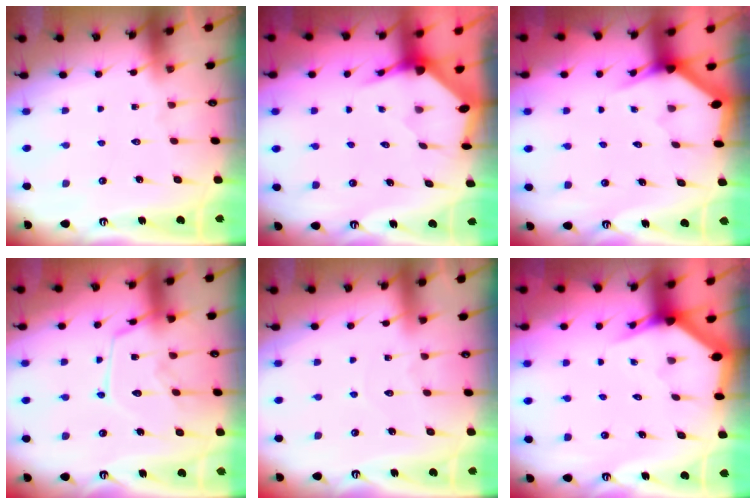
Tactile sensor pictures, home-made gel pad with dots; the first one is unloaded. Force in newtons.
{"total": 3.6, "press": 3.5, "slide": 0.4}
{"total": 3.1, "press": 3.1, "slide": 0.0}
{"total": 13.8, "press": 13.8, "slide": 1.2}
{"total": 2.9, "press": 2.9, "slide": 0.3}
{"total": 2.9, "press": 2.9, "slide": 0.2}